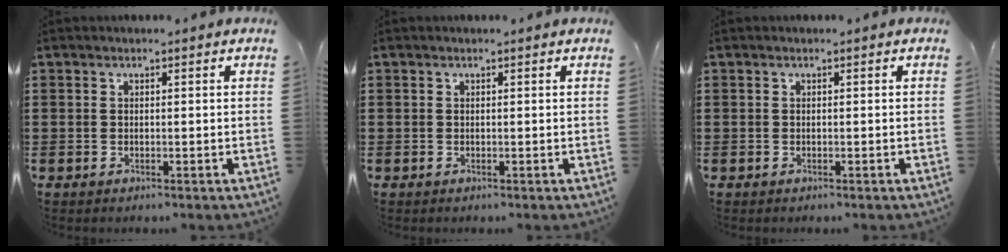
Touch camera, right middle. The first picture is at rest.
{"total": 0.0}
{"total": 0.0}